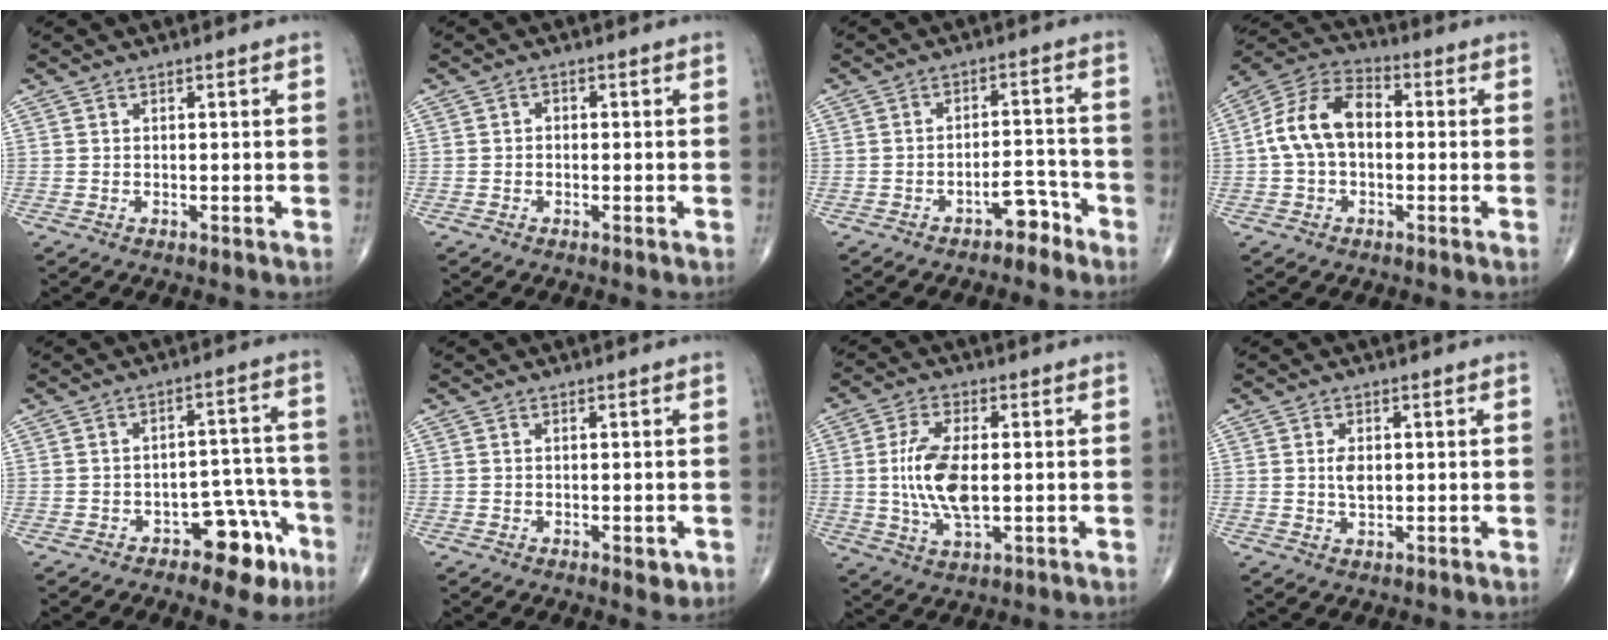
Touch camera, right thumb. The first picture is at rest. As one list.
[{"total": 1.0, "force": [-0.2, 0.8, 0.6], "torque": [0.002, 0.004, -0.008]}, {"total": 4.8, "force": [-3.5, 2.3, 2.4], "torque": [-0.017, 0.043, -0.053]}, {"total": 11.8, "force": [0.1, 7.8, 8.9], "torque": [-0.163, 0.035, -0.011]}, {"total": 9.5, "force": [-5.4, 5.0, 6.0], "torque": [-0.037, 0.051, -0.070]}, {"total": 2.1, "force": [-0.7, 1.0, 1.8], "torque": [-0.016, -0.002, -0.006]}, {"total": 11.0, "force": [0.0, 5.1, 9.8], "torque": [-0.199, -0.005, 0.001]}, {"total": 3.0, "force": [0.3, 1.7, 2.4], "torque": [-0.038, -0.003, 0.006]}]